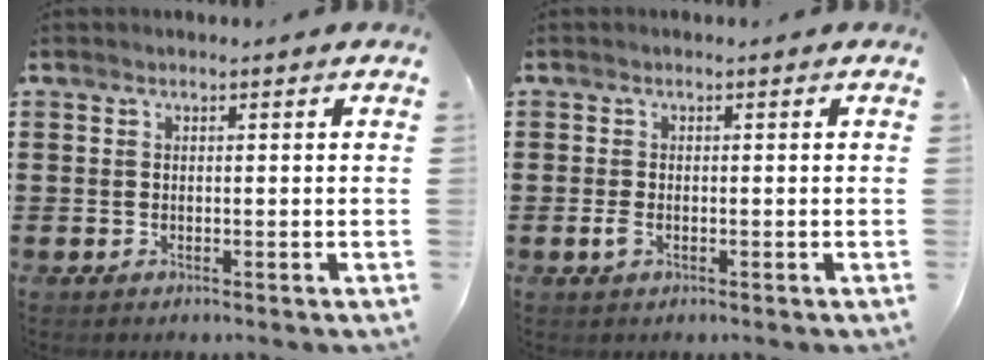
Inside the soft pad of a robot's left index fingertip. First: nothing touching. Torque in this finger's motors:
{"motor_torque": [0.26, 0.24, 0.03, 0.02]}